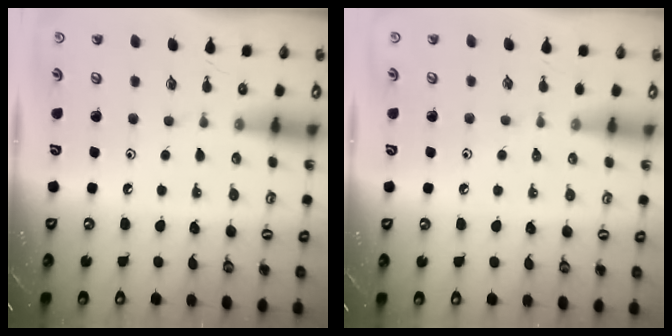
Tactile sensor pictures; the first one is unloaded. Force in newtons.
{"total": 2.1, "press": 2.1, "slide": 0.4}